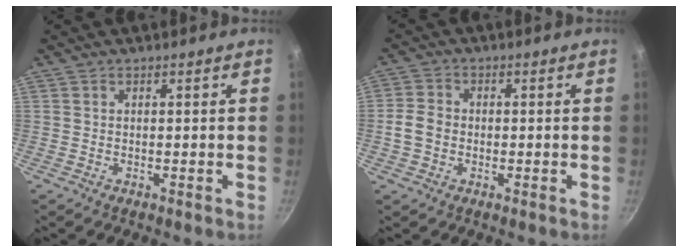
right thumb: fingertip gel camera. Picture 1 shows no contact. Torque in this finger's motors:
{"motor_torque": [-1.24, 1.59, 0.26, -0.08, 0.14]}